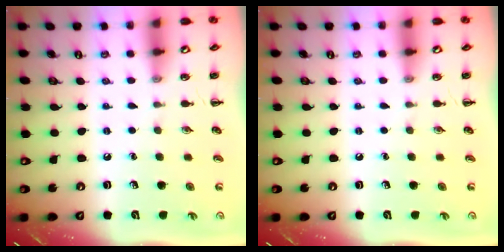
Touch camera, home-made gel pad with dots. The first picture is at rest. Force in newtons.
{"total": 0.0}